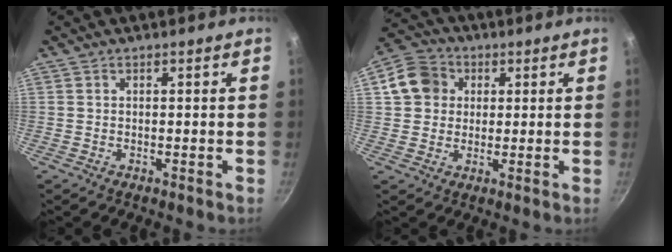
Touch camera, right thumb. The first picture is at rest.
{"total": 8.6, "force": [2.0, 7.6, 3.7], "torque": [-0.033, 0.012, 0.024]}